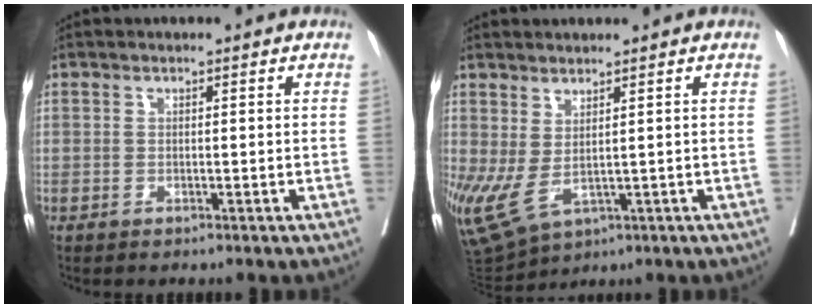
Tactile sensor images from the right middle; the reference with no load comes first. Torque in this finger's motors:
{"motor_torque": [1.24, -0.44, 0.56, 0.21]}